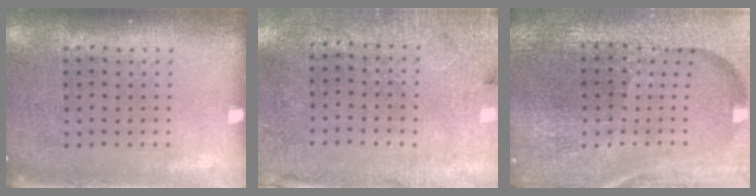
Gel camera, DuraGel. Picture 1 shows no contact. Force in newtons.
{"total": 2.7, "press": 2.2, "slide": 1.5}
{"total": 5.2, "press": 4.8, "slide": 2.0}